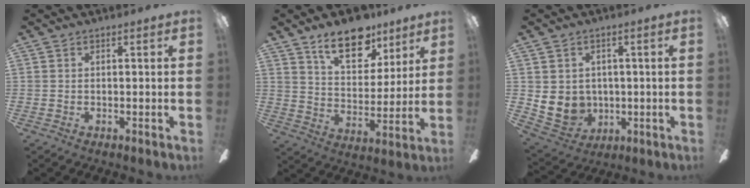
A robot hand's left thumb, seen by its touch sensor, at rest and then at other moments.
{"total": 15.5, "force": [10.8, 7.8, 7.9], "torque": [-0.113, -0.056, 0.191]}
{"total": 7.5, "force": [0.9, 7.1, 2.4], "torque": [-0.079, -0.006, 0.024]}